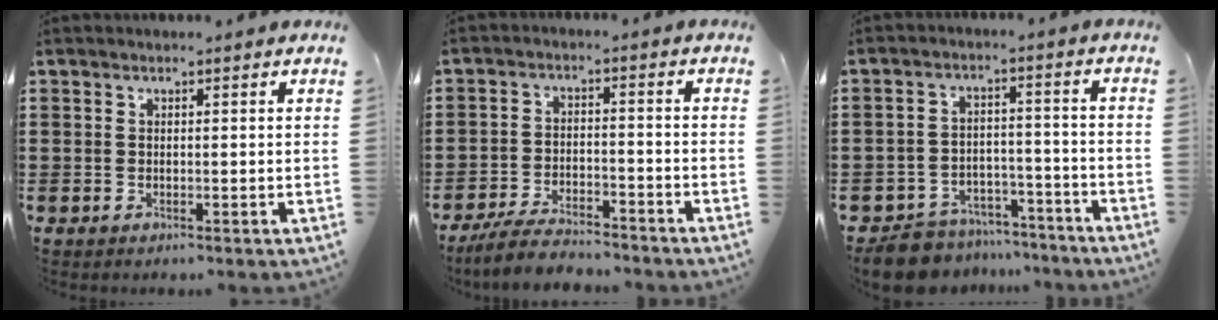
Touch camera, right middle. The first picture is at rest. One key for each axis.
{"total": 5.1, "fx": -4.8, "fy": 0.7, "fz": 1.7, "tx": -0.041, "ty": 0.001, "tz": -0.097}
{"total": 7.5, "fx": -7.2, "fy": 1.7, "fz": 1.0, "tx": -0.028, "ty": 0.020, "tz": -0.144}